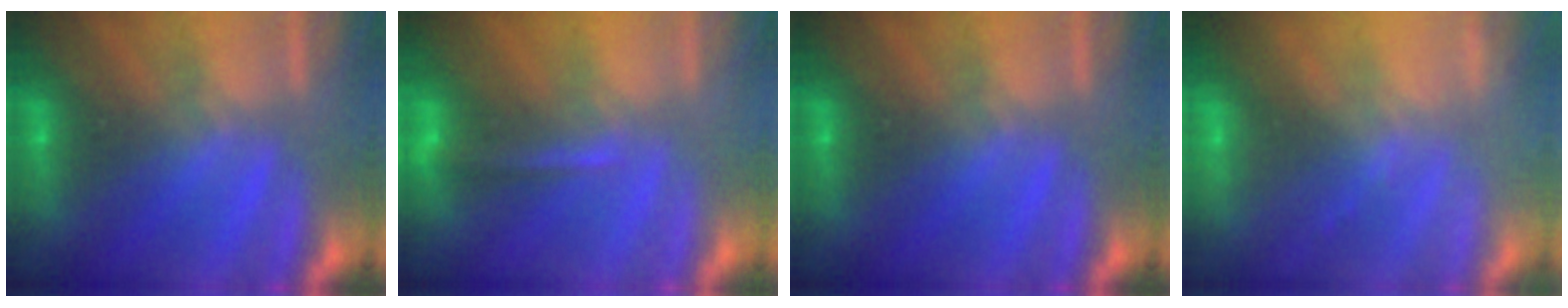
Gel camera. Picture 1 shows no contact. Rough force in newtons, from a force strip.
{"total": 1.3}
{"total": 0.0}
{"total": 2.4}